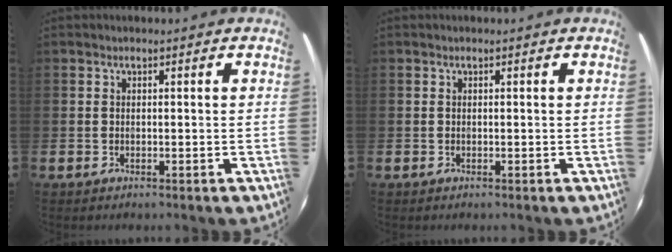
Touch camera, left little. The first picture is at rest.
{"total": 0.0}